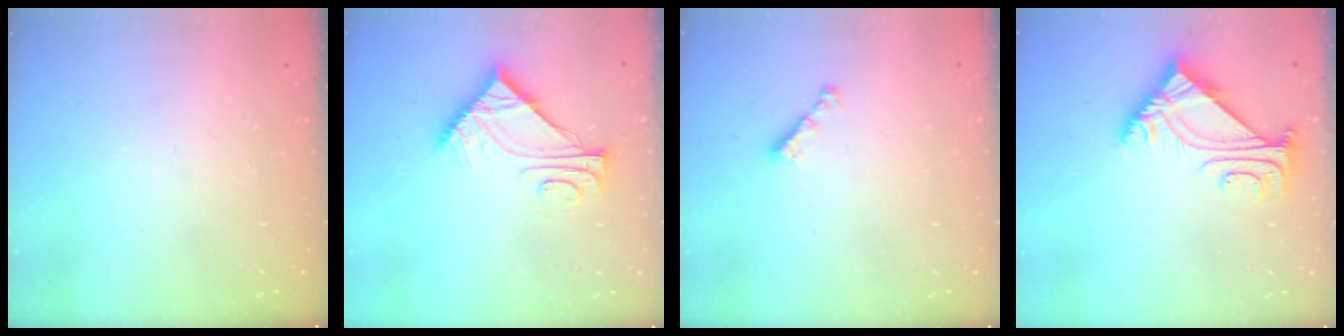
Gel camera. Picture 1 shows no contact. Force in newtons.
{"total": 9.8, "press": 9.8, "slide": 0.4}
{"total": 2.1, "press": 2.0, "slide": 0.6}
{"total": 5.3, "press": 5.3, "slide": 0.8}